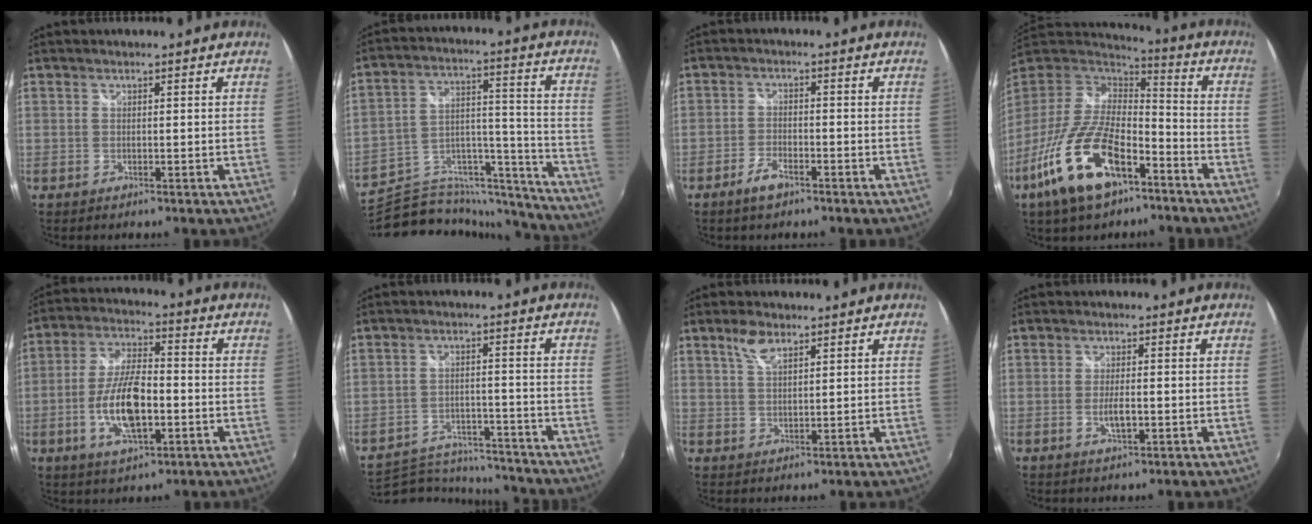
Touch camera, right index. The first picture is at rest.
{"total": 22.7, "force": [-19.5, 8.5, 8.0], "torque": [-0.132, 0.046, -0.286]}
{"total": 4.0, "force": [-2.9, 1.6, 2.3], "torque": [-0.060, -0.002, -0.055]}
{"total": 21.4, "force": [-12.0, 9.3, 15.0], "torque": [-0.310, -0.034, -0.214]}
{"total": 12.6, "force": [-3.4, 4.9, 11.2], "torque": [-0.228, -0.001, -0.061]}
{"total": 13.7, "force": [-12.5, 4.5, 3.1], "torque": [-0.082, 0.016, -0.175]}
{"total": 4.4, "force": [2.8, 1.8, 2.8], "torque": [-0.052, 0.005, 0.053]}
{"total": 3.3, "force": [-0.9, 1.0, 3.0], "torque": [-0.059, -0.006, -0.015]}